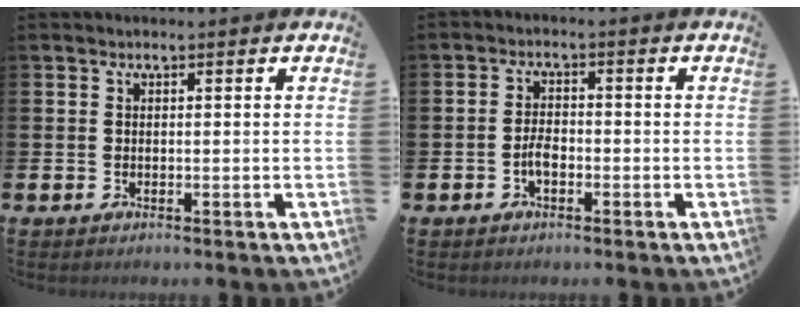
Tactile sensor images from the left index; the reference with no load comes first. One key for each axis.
{"total": 2.5, "fx": -0.9, "fy": 1.3, "fz": 1.9, "tx": -0.033, "ty": 0.002, "tz": -0.019}